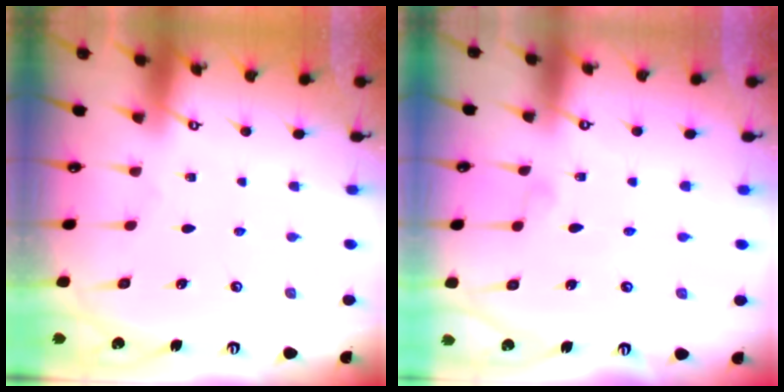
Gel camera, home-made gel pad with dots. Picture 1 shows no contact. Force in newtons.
{"total": 3.0, "press": 3.0, "slide": 0.4}